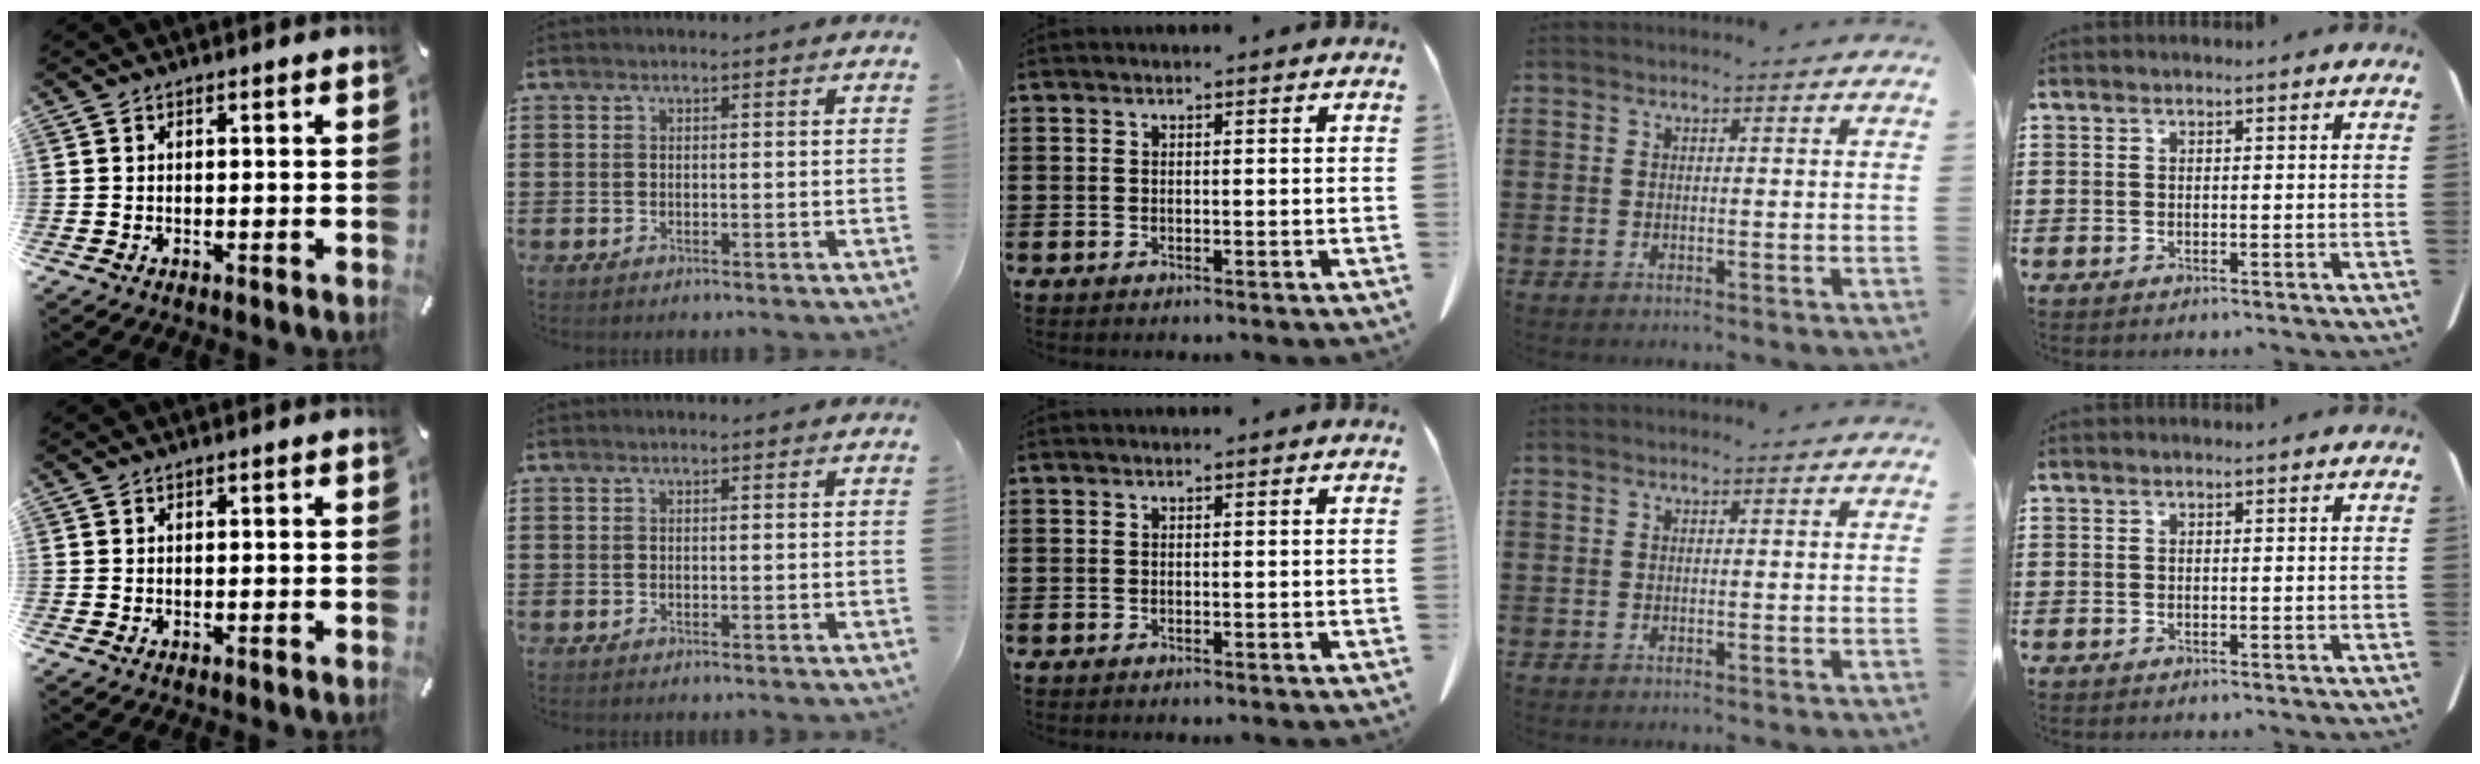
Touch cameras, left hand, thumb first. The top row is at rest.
{}